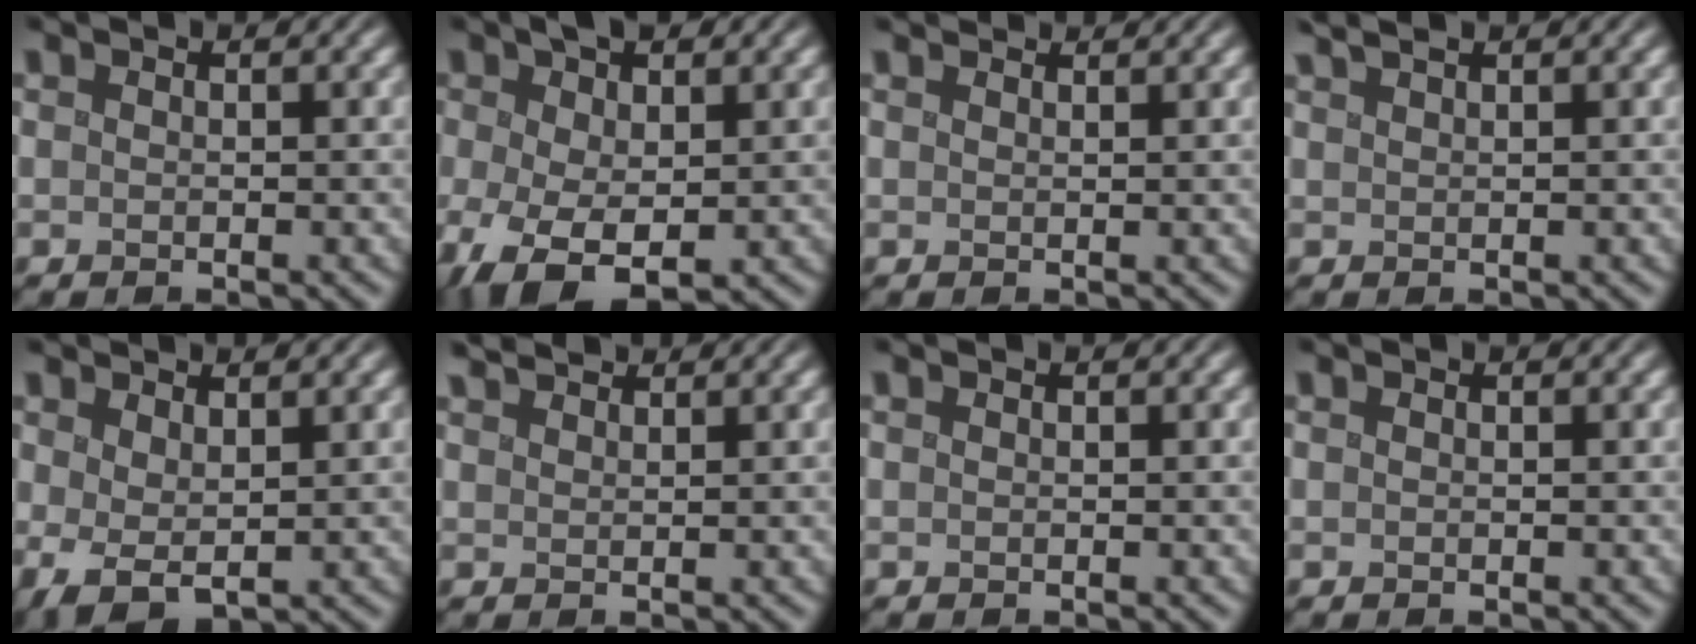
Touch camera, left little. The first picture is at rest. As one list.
[{"total": 7.4, "force": [-1.3, 3.9, 6.2], "torque": [-0.123, -0.009, -0.020]}, {"total": 2.5, "force": [2.3, 0.7, 0.7], "torque": [0.004, 0.006, 0.014]}, {"total": 2.5, "force": [2.0, 0.7, 1.3], "torque": [0.004, 0.015, 0.007]}, {"total": 2.3, "force": [0.2, 1.2, 1.9], "torque": [-0.044, -0.005, 0.010]}, {"total": 2.7, "force": [2.6, 0.4, 0.7], "torque": [-0.002, 0.008, 0.033]}, {"total": 0.0}, {"total": 0.0}]